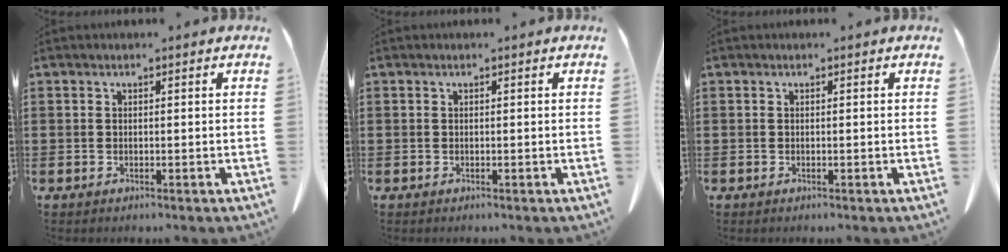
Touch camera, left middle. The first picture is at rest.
{"total": 0.0}
{"total": 0.0}